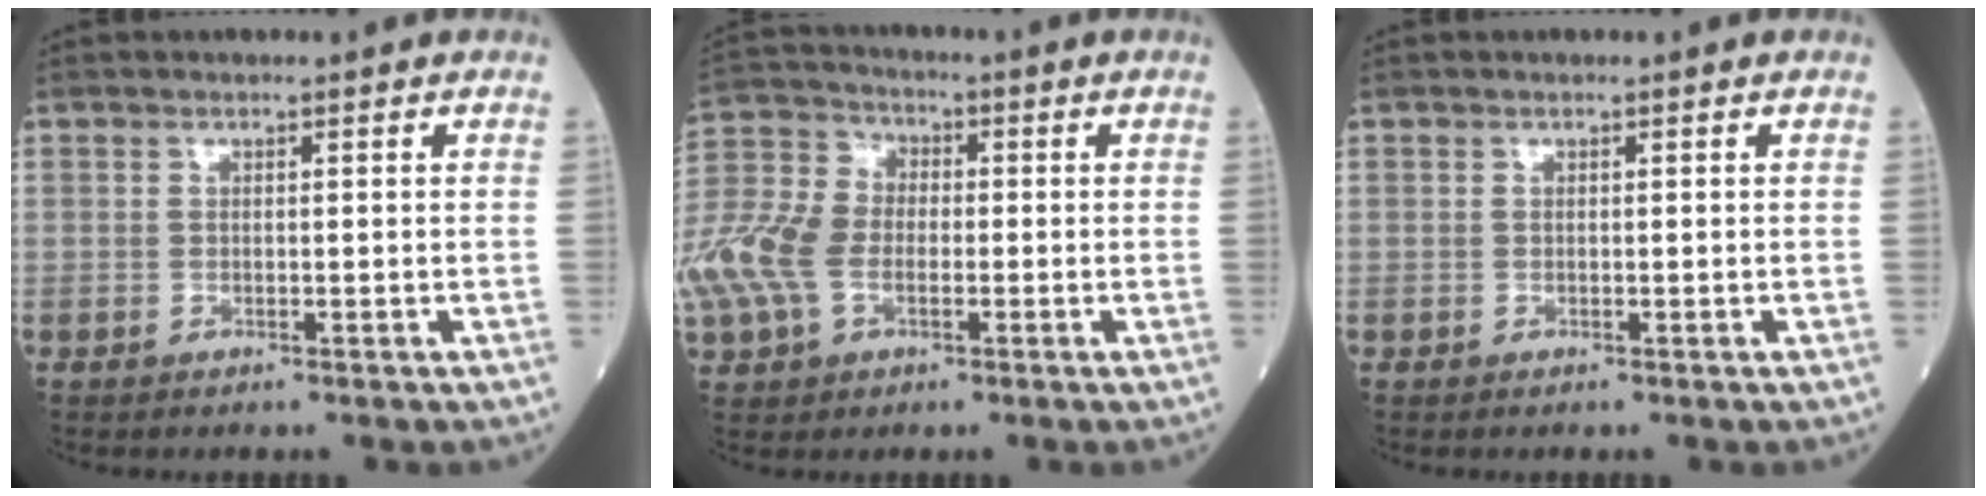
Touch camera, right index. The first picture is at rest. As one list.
[{"total": 14.6, "force": [-3.0, 9.9, 10.3], "torque": [-0.266, 0.014, -0.061]}, {"total": 0.0}]